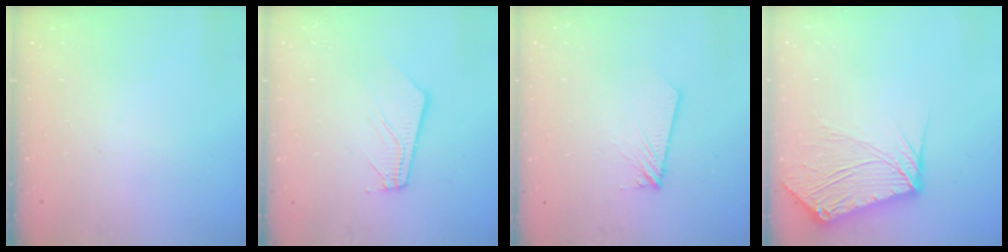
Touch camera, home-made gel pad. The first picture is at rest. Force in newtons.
{"total": 3.8, "press": 3.8, "slide": 0.3}
{"total": 1.8, "press": 1.8, "slide": 0.1}
{"total": 11.2, "press": 11.1, "slide": 1.4}